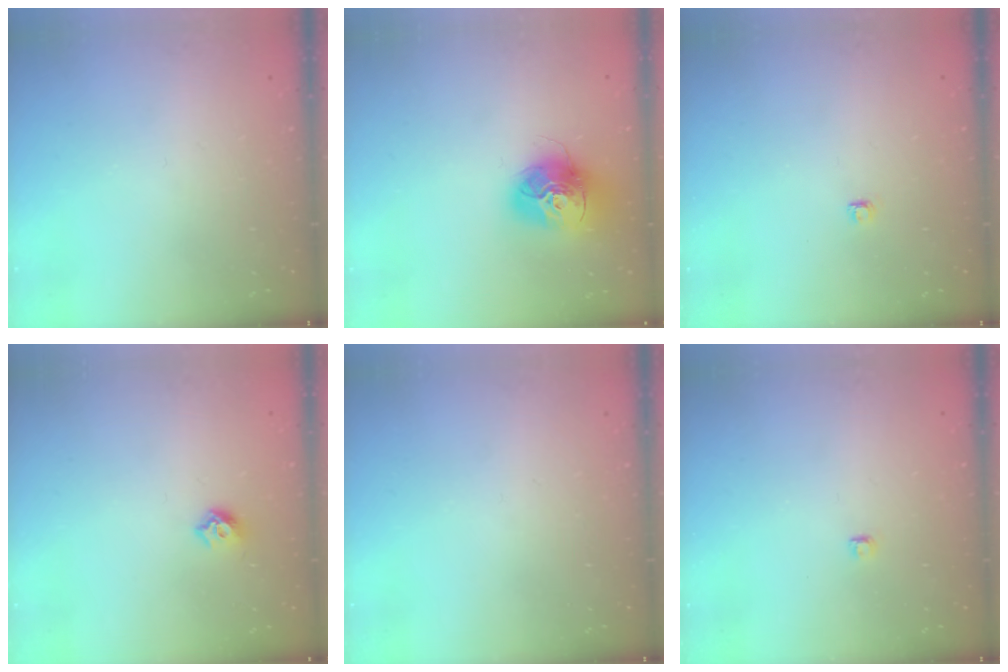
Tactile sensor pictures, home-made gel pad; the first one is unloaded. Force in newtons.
{"total": 15.7, "press": 15.6, "slide": 1.6}
{"total": 2.8, "press": 2.8, "slide": 0.4}
{"total": 6.0, "press": 5.9, "slide": 0.9}
{"total": 0.0}
{"total": 2.8, "press": 2.7, "slide": 0.3}